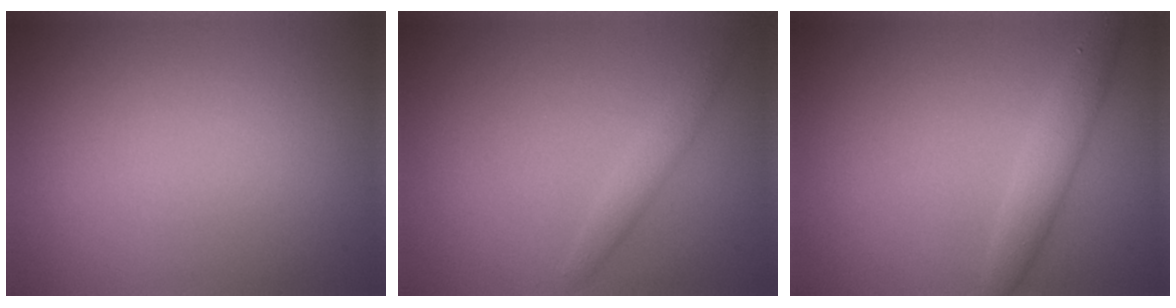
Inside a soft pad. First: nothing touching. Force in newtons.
{"total": 1.4, "press": 1.4, "slide": 0.0}
{"total": 2.3, "press": 2.3, "slide": 0.0}